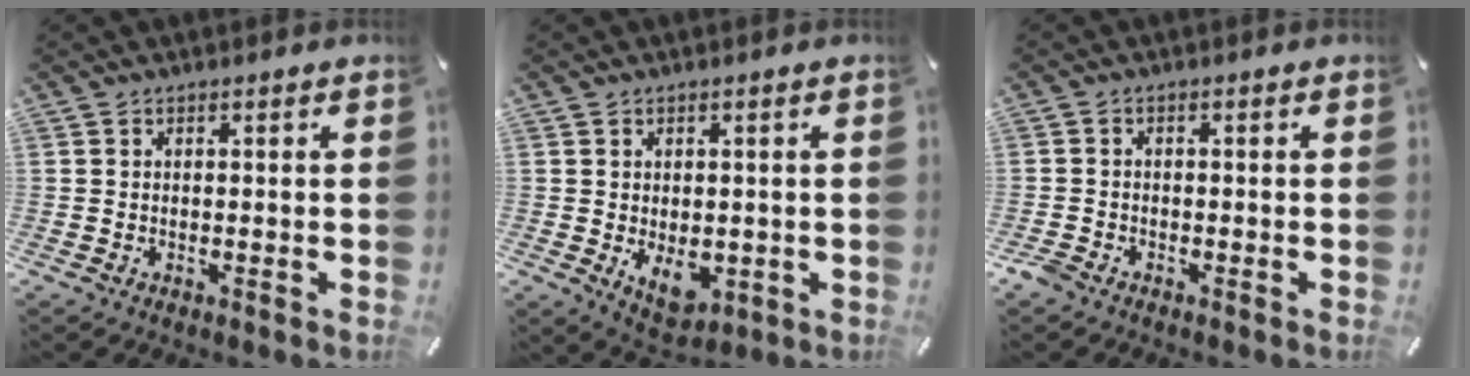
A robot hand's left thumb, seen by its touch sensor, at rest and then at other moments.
{"total": 6.4, "force": [-1.2, 4.6, 4.3], "torque": [-0.056, -0.008, -0.022]}
{"total": 1.7, "force": [-1.4, 0.8, 0.6], "torque": [-0.016, 0.004, -0.030]}